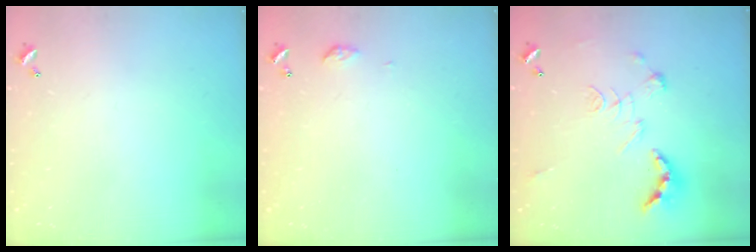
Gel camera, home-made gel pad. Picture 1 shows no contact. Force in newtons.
{"total": 4.6, "press": 4.5, "slide": 0.6}
{"total": 2.5, "press": 2.0, "slide": 1.5}